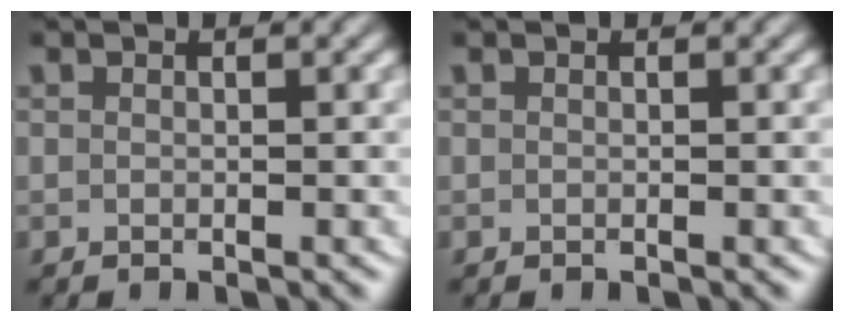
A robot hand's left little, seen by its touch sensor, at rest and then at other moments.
{"total": 0.0}